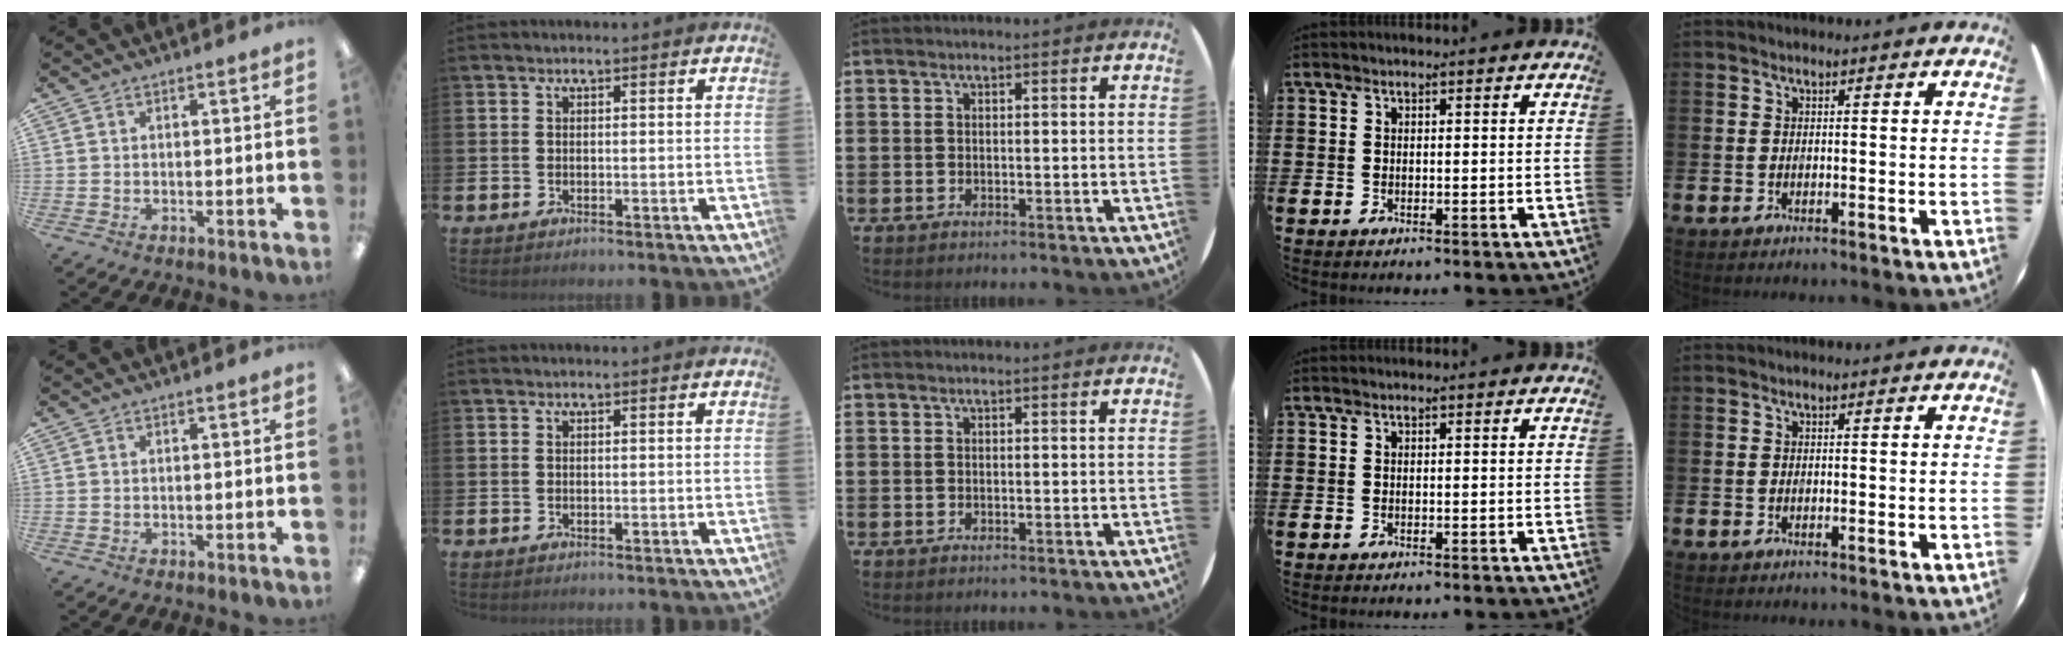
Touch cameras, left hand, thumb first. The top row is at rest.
{}